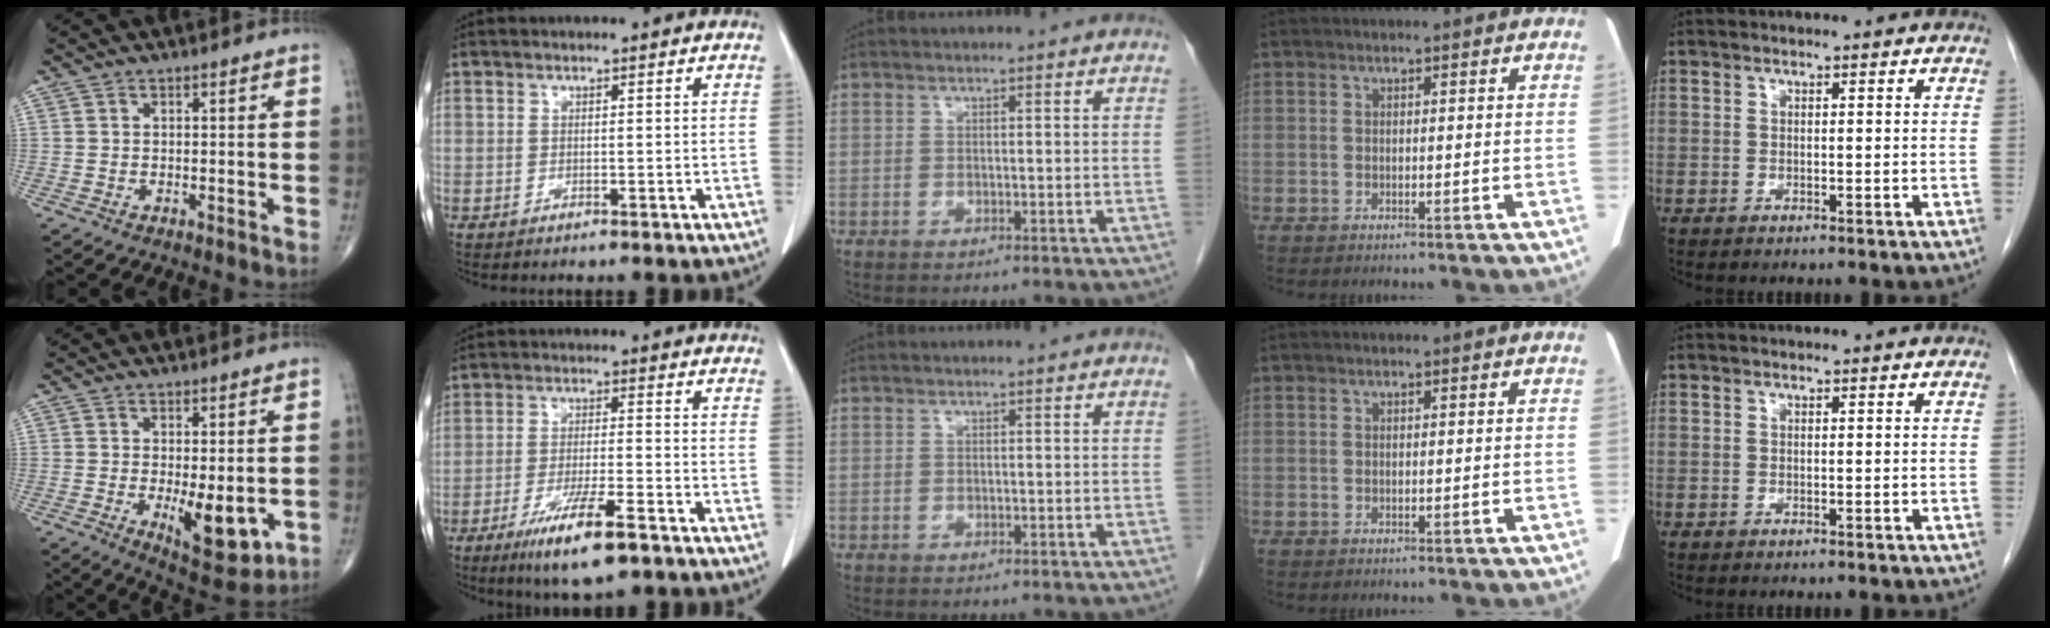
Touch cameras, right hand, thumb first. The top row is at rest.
{"thumb": {"total": 9.6, "force": [-1.9, 3.8, 8.6], "torque": [-0.106, -0.022, -0.016]}, "index": {"total": 9.9, "force": [-6.1, 1.0, 7.8], "torque": [-0.142, -0.022, -0.100]}}